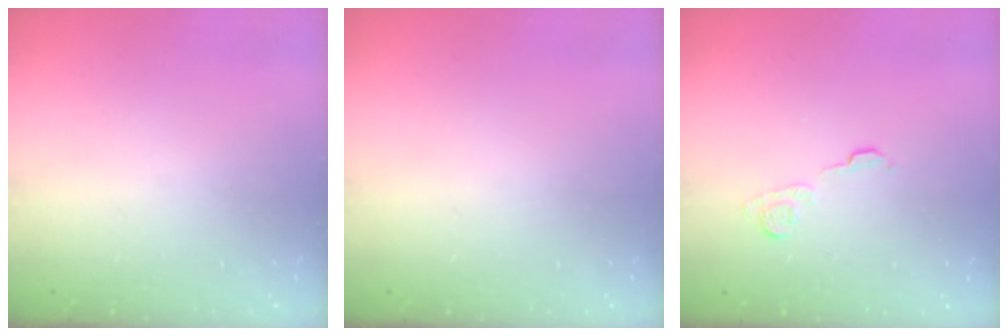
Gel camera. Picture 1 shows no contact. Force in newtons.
{"total": 0.0}
{"total": 6.8, "press": 6.8, "slide": 0.5}